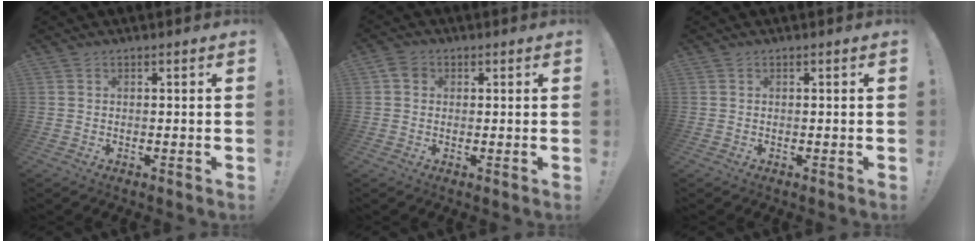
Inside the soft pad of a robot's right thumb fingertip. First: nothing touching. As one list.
[{"total": 3.3, "force": [0.8, 2.9, 1.5], "torque": [-0.023, 0.007, 0.015]}, {"total": 0.0}]